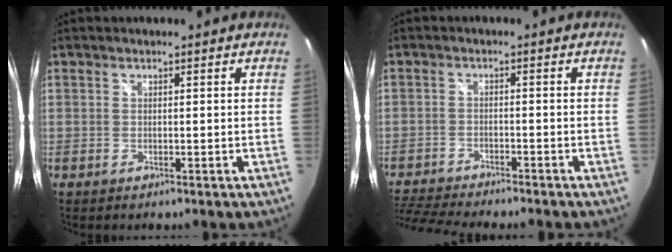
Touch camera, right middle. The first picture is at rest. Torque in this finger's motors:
{"motor_torque": [1.10, -1.03, 0.28, 0.08]}